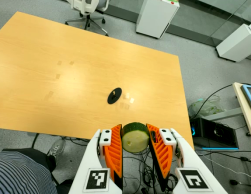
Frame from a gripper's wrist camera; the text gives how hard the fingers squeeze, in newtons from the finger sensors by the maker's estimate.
{"total": 12.2, "left": 11.6, "right": 12.8}